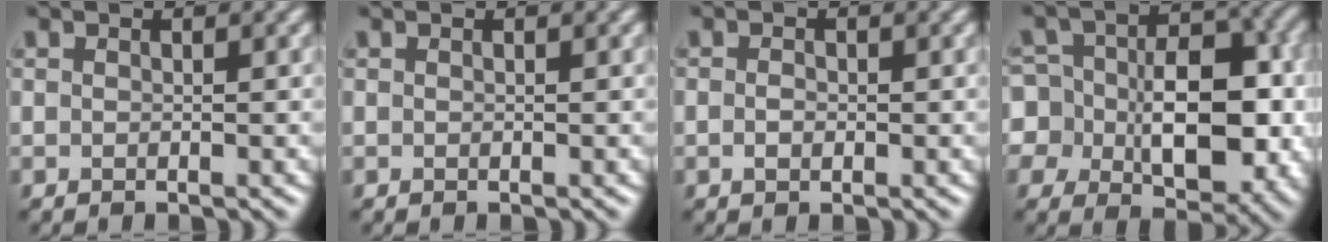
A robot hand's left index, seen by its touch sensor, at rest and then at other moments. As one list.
[{"total": 0.0}, {"total": 1.0, "force": [-0.2, 0.6, 0.8], "torque": [-0.017, 0.001, -0.006]}, {"total": 11.0, "force": [-1.4, 8.2, 7.2], "torque": [-0.082, 0.004, -0.031]}]